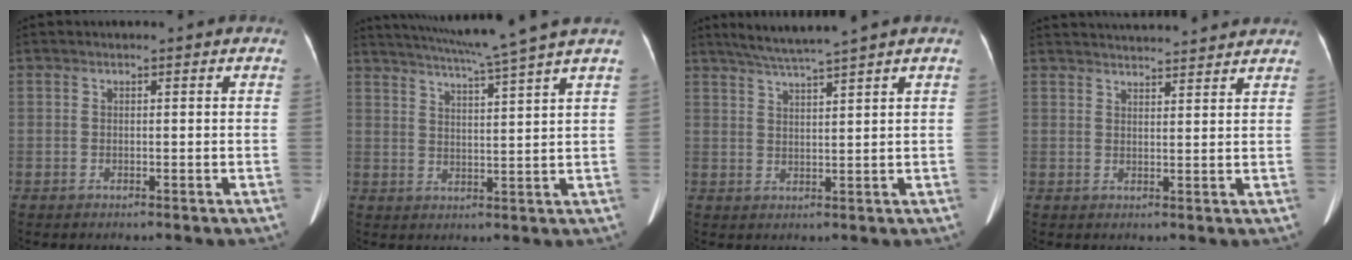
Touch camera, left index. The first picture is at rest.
{"total": 11.8, "force": [10.0, -2.5, 5.9], "torque": [-0.103, -0.011, 0.143]}
{"total": 5.9, "force": [4.9, -1.5, 3.0], "torque": [-0.053, 0.008, 0.090]}
{"total": 12.3, "force": [11.8, 1.1, 3.4], "torque": [-0.051, 0.029, 0.153]}